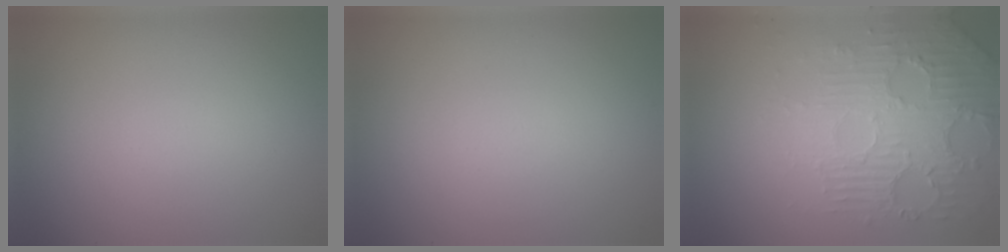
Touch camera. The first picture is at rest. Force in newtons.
{"total": 0.0}
{"total": 5.0, "press": 3.6, "slide": 3.5}